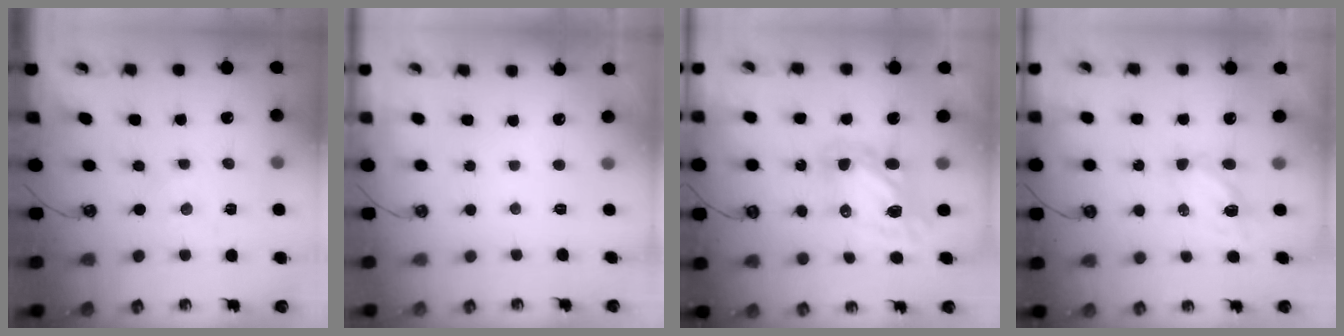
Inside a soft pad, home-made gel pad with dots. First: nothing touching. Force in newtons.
{"total": 0.0}
{"total": 9.8, "press": 9.7, "slide": 1.1}
{"total": 5.7, "press": 5.7, "slide": 0.3}